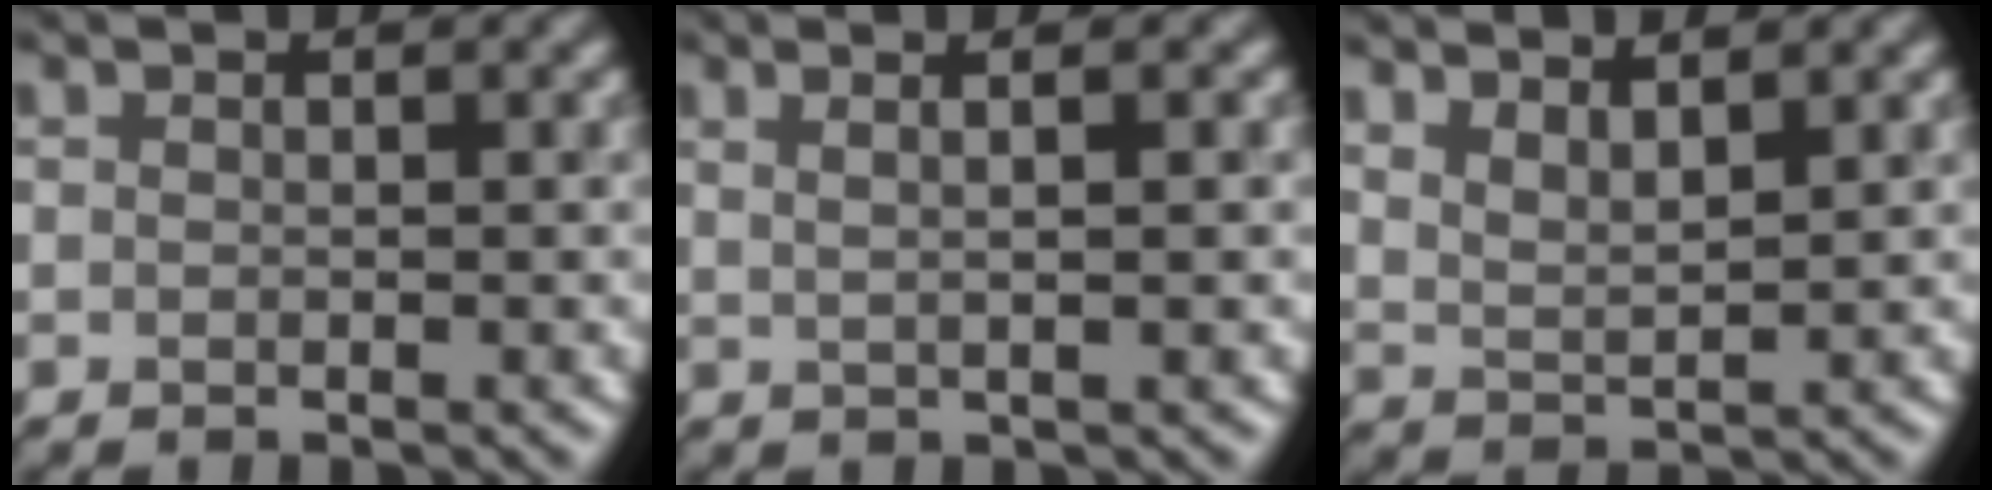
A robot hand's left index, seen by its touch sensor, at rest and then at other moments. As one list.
[{"total": 4.1, "force": [1.8, 1.8, 3.2], "torque": [-0.026, 0.020, -0.004]}, {"total": 3.1, "force": [2.5, 0.7, 1.6], "torque": [-0.024, 0.003, 0.048]}]